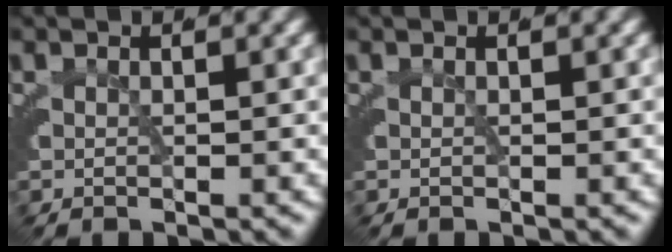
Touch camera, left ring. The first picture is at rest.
{"total": 0.0}